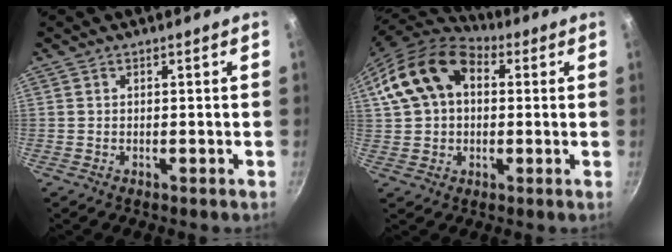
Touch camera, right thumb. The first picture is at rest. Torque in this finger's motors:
{"motor_torque": [-0.49, 1.42, 0.30, -0.46, 0.38]}